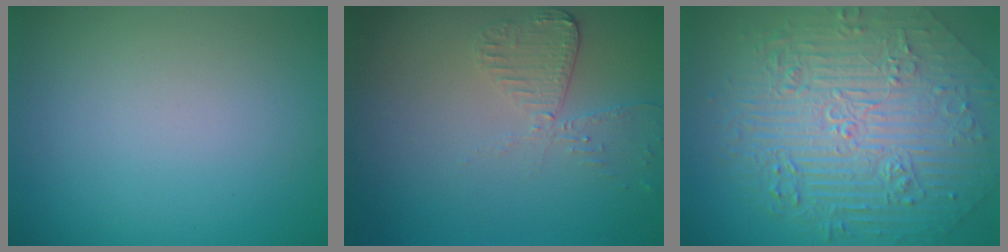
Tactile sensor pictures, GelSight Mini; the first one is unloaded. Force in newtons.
{"total": 2.7, "press": 2.4, "slide": 1.2}
{"total": 10.9, "press": 7.3, "slide": 8.1}